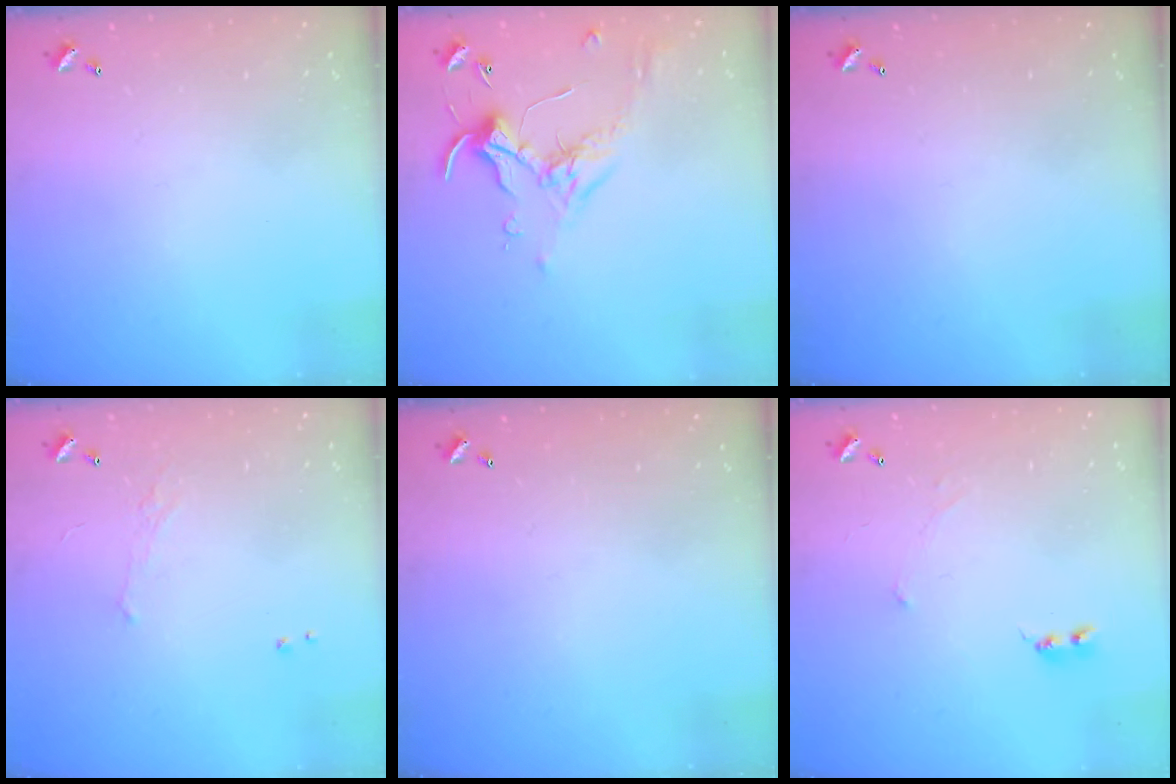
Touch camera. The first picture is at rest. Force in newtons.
{"total": 0.5, "press": 0.4, "slide": 0.4}
{"total": 0.0}
{"total": 0.7, "press": 0.0, "slide": 0.7}
{"total": 0.0}
{"total": 0.0}